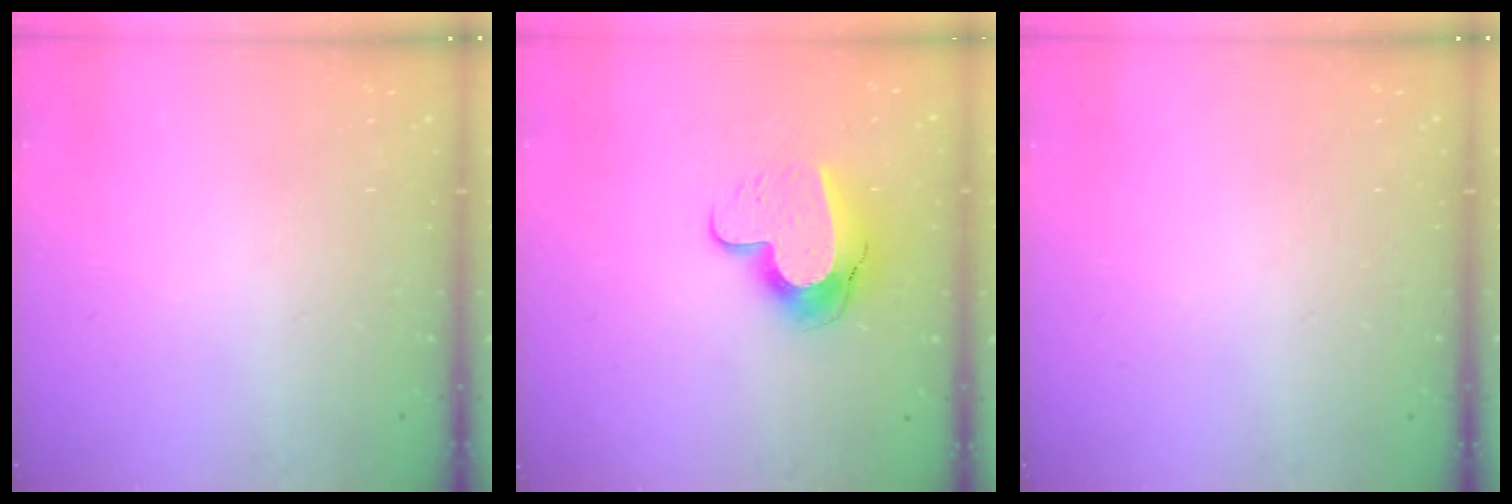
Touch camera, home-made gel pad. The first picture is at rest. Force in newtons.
{"total": 12.6, "press": 12.5, "slide": 1.1}
{"total": 0.0}